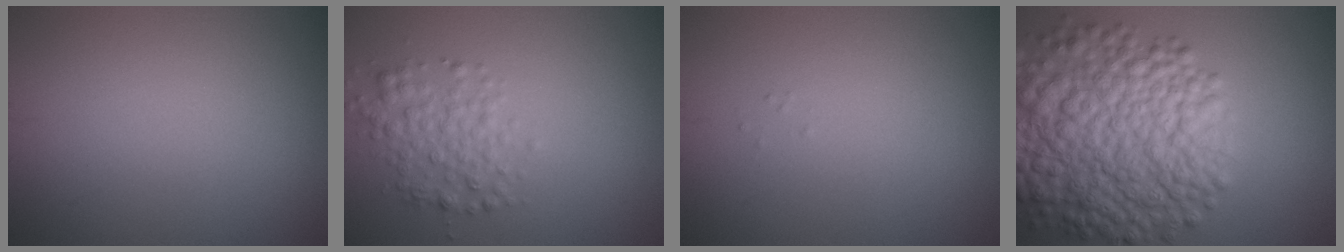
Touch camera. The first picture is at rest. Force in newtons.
{"total": 2.9, "press": 2.9, "slide": 0.1}
{"total": 0.0}
{"total": 11.2, "press": 11.1, "slide": 0.4}